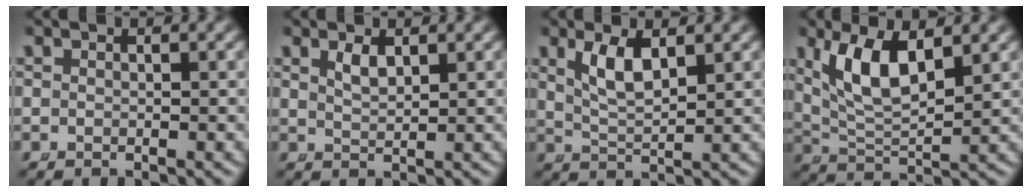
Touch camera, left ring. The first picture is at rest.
{"total": 1.3, "force": [0.7, 0.0, 1.0], "torque": [-0.020, -0.012, 0.025]}
{"total": 3.3, "force": [1.2, 1.1, 2.9], "torque": [-0.060, -0.012, 0.032]}
{"total": 6.2, "force": [2.4, 3.0, 4.9], "torque": [-0.108, -0.009, 0.053]}